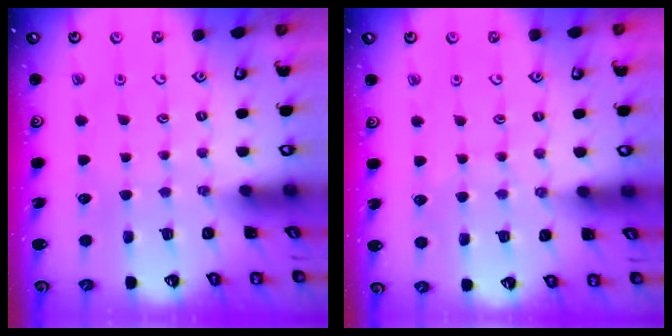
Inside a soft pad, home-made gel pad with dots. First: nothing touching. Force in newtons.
{"total": 3.6, "press": 3.6, "slide": 0.4}